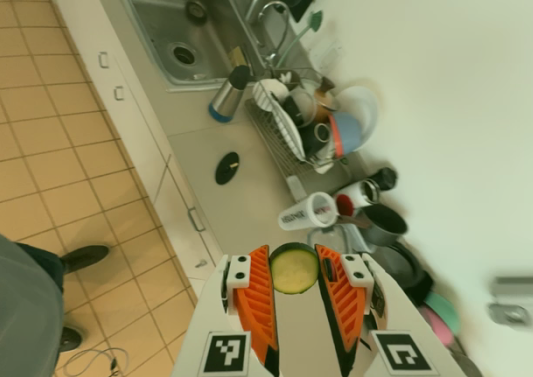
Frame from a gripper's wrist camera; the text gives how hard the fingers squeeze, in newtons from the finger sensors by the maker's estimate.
{"total": 8.4, "left": 8.6, "right": 8.3}